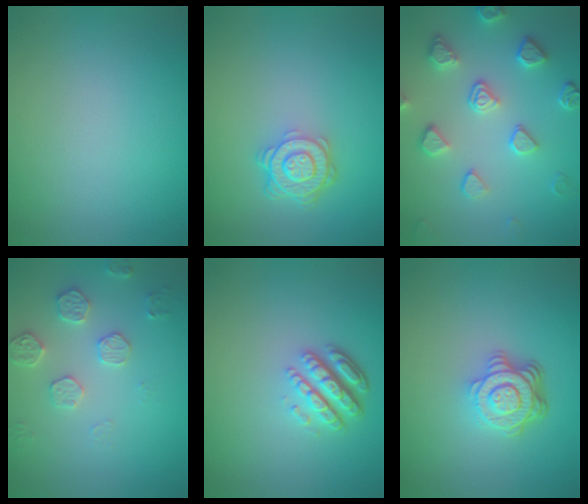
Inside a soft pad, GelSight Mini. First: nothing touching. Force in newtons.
{"total": 4.1, "press": 3.1, "slide": 2.6}
{"total": 4.0, "press": 3.9, "slide": 0.9}
{"total": 2.7, "press": 2.7, "slide": 0.5}
{"total": 4.4, "press": 3.2, "slide": 3.0}
{"total": 4.7, "press": 3.4, "slide": 3.3}